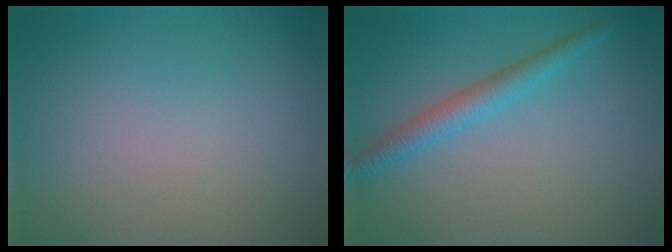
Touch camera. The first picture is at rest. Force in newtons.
{"total": 2.5, "press": 2.5, "slide": 0.1}